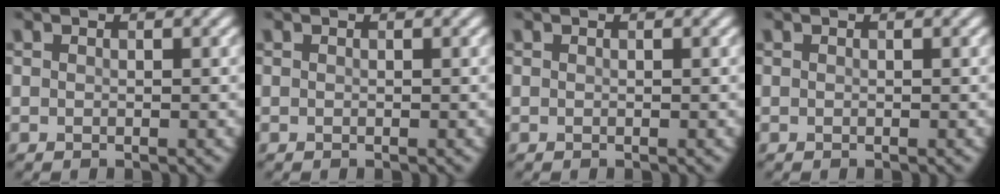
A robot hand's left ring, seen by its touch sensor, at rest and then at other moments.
{"total": 0.0}
{"total": 0.0}
{"total": 0.0}